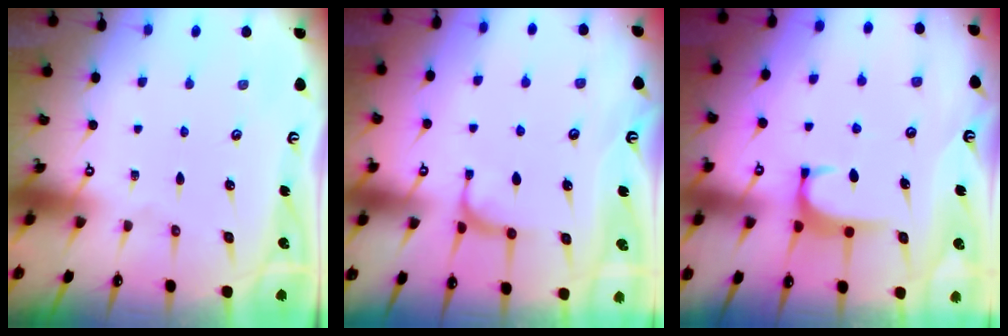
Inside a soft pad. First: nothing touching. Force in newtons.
{"total": 1.0, "press": 0.9, "slide": 0.5}
{"total": 1.9, "press": 1.8, "slide": 0.5}